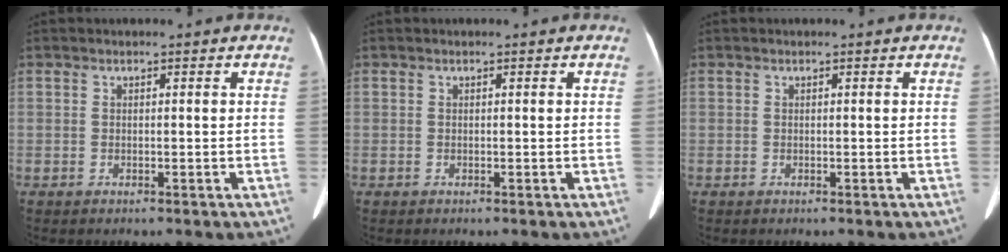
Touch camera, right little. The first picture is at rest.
{"total": 0.0}
{"total": 0.0}